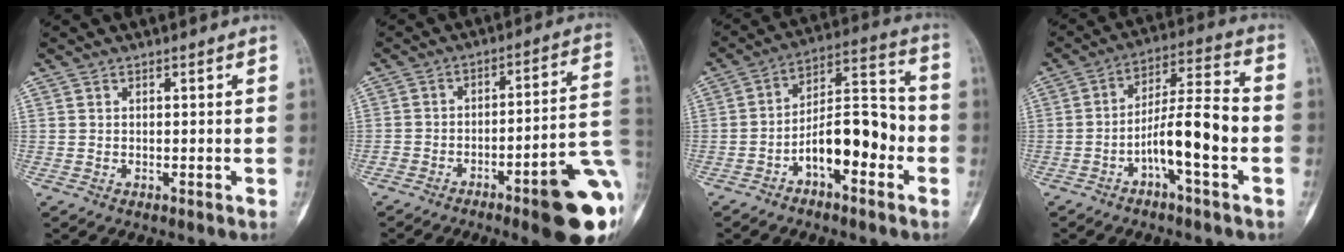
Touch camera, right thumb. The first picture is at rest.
{"total": 18.9, "force": [-7.8, 4.1, 16.7], "torque": [-0.158, 0.048, -0.099]}
{"total": 12.8, "force": [-4.6, 5.8, 10.4], "torque": [-0.154, 0.055, -0.080]}
{"total": 11.5, "force": [-3.7, 2.3, 10.6], "torque": [-0.190, 0.046, -0.061]}